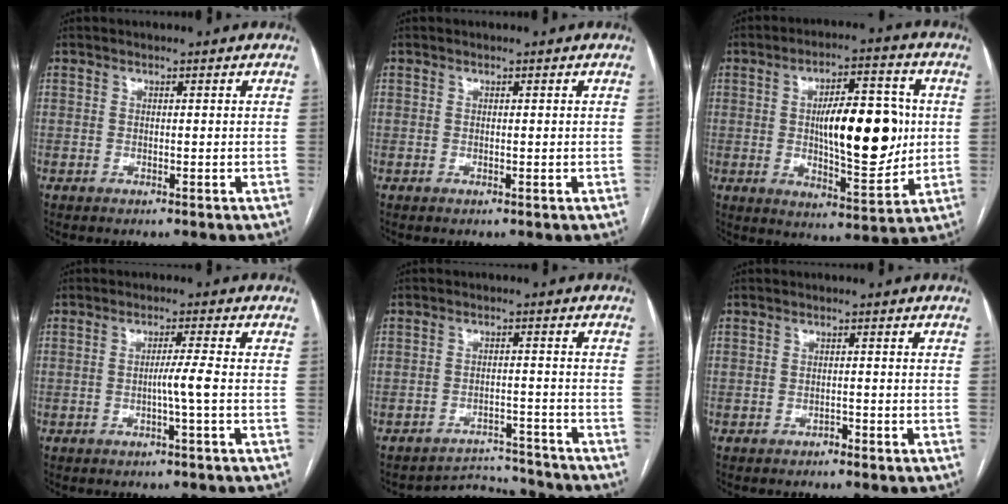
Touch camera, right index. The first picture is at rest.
{"total": 0.0}
{"total": 15.2, "force": [1.0, 4.9, 14.3], "torque": [-0.221, 0.010, 0.023]}
{"total": 2.9, "force": [-0.8, -0.8, 2.7], "torque": [-0.043, -0.001, -0.014]}
{"total": 6.0, "force": [-5.7, 0.2, -1.8], "torque": [0.031, 0.017, -0.084]}
{"total": 0.9, "force": [-0.8, 0.3, 0.4], "torque": [-0.009, 0.001, -0.011]}